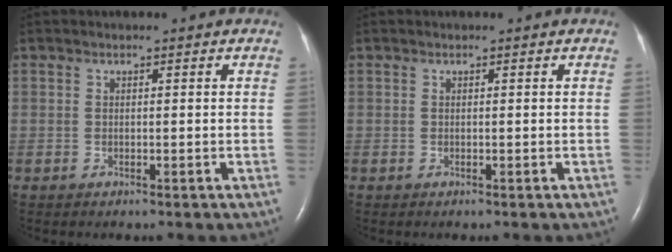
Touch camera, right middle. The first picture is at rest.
{"total": 0.0}